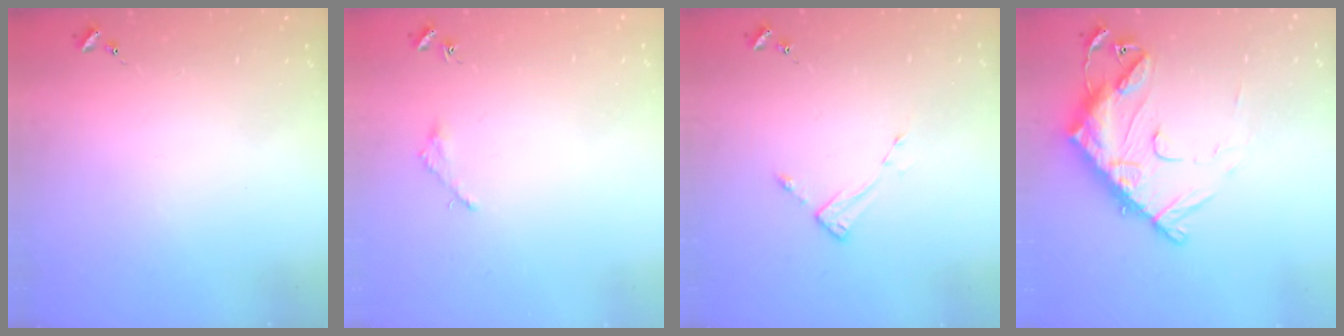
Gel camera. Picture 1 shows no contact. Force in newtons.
{"total": 1.6, "press": 1.6, "slide": 0.2}
{"total": 2.7, "press": 2.7, "slide": 0.4}
{"total": 16.1, "press": 16.0, "slide": 1.6}